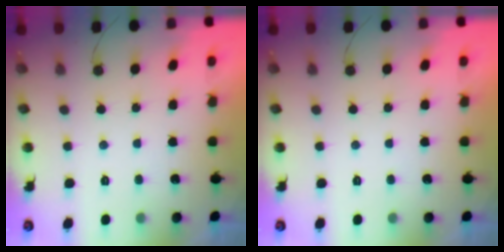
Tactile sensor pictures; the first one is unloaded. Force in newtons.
{"total": 0.0}